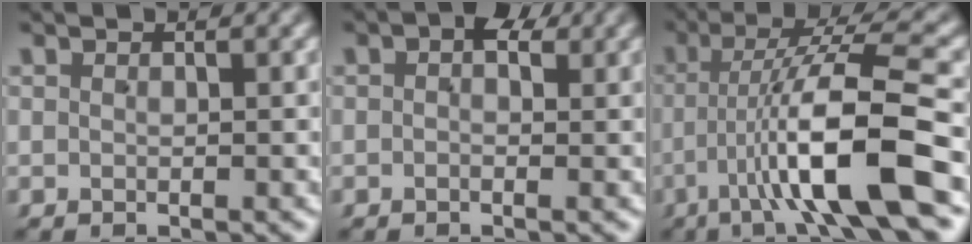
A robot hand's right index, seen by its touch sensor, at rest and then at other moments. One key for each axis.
{"total": 2.3, "fx": 0.5, "fy": 1.2, "fz": 2.0, "tx": -0.021, "ty": 0.001, "tz": 0.002}
{"total": 8.6, "fx": -2.1, "fy": 1.4, "fz": 8.2, "tx": -0.143, "ty": -0.007, "tz": -0.026}